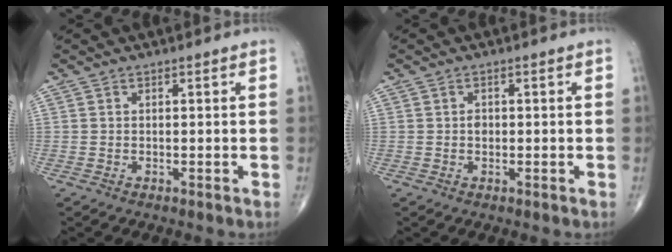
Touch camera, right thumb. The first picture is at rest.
{"total": 1.2, "force": [0.0, 0.9, 0.8], "torque": [-0.010, 0.001, 0.000]}